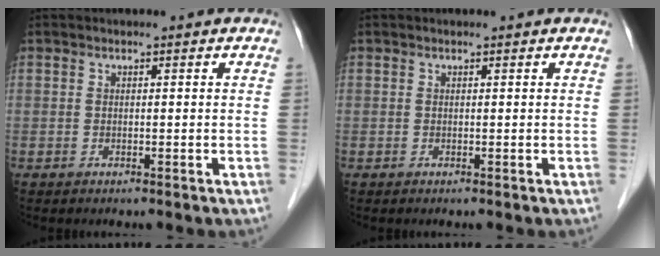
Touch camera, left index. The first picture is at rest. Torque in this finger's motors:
{"motor_torque": [0.11, -0.01, -0.03, -0.01]}